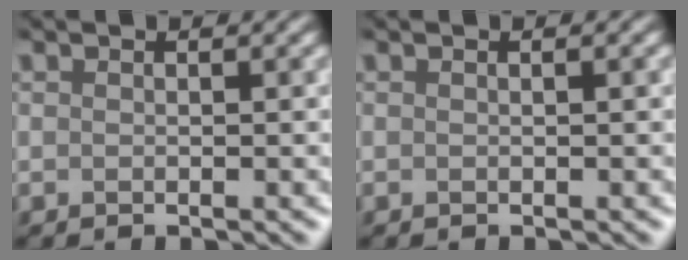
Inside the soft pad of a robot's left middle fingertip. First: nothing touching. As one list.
[{"total": 1.2, "force": [0.5, 0.7, 0.9], "torque": [0.002, 0.005, -0.008]}]